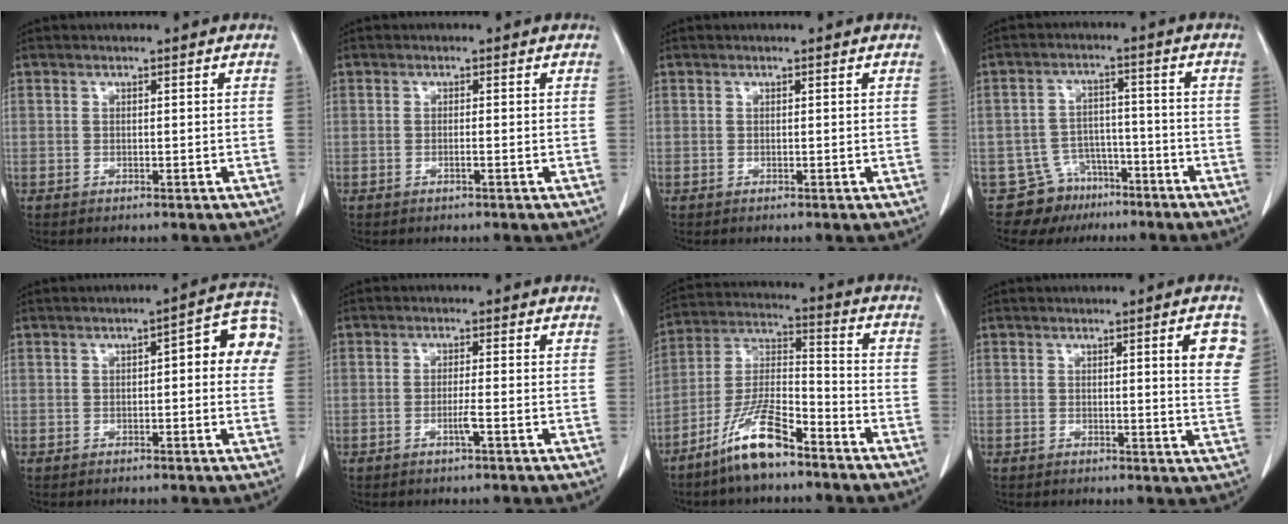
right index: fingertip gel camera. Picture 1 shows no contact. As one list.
[{"total": 0.6, "force": [-0.3, -0.1, 0.5], "torque": [-0.009, 0.001, -0.005]}, {"total": 0.0}, {"total": 7.8, "force": [-5.5, 5.5, 0.1], "torque": [0.003, 0.034, -0.082]}, {"total": 7.9, "force": [1.3, 2.2, 7.5], "torque": [-0.083, 0.032, 0.007]}, {"total": 2.0, "force": [-0.9, -0.3, 1.8], "torque": [-0.035, -0.003, -0.017]}, {"total": 11.9, "force": [-8.3, 2.7, 8.0], "torque": [-0.169, -0.002, -0.158]}, {"total": 5.5, "force": [2.1, 0.4, 5.1], "torque": [-0.052, -0.007, 0.020]}]